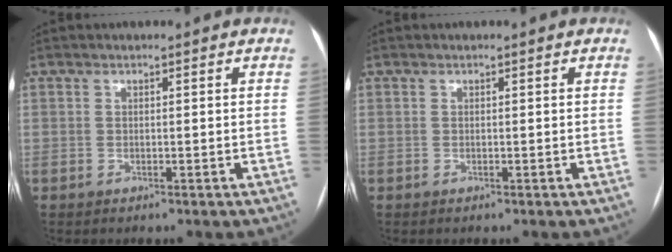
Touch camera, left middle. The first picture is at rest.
{"total": 0.0}